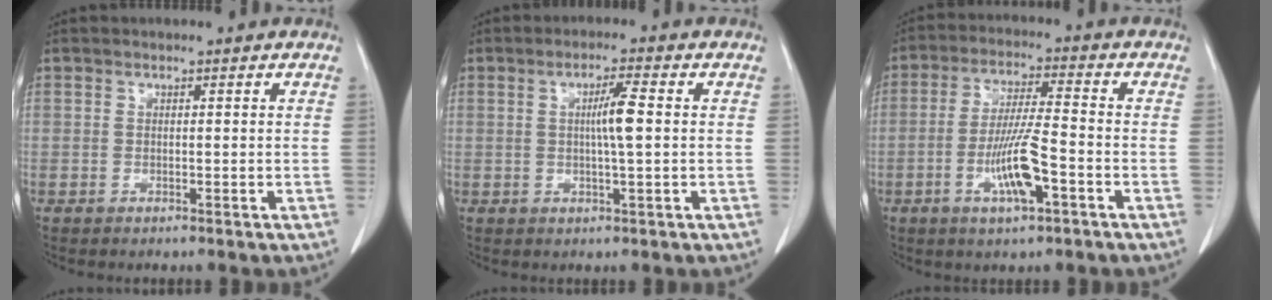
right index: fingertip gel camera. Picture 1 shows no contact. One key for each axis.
{"total": 4.5, "fx": 0.4, "fy": -0.1, "fz": 4.5, "tx": -0.079, "ty": -0.001, "tz": 0.006}
{"total": 8.9, "fx": -3.3, "fy": 1.0, "fz": 8.2, "tx": -0.158, "ty": -0.004, "tz": -0.060}